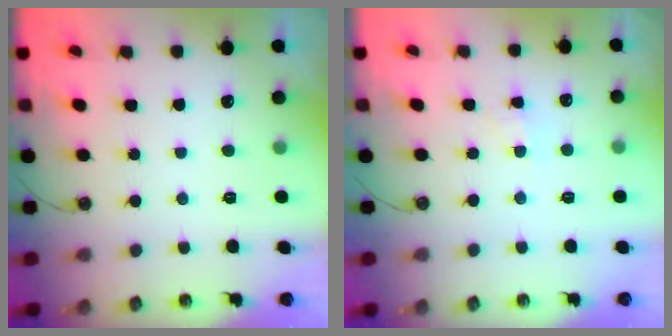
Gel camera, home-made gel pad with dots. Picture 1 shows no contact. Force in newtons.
{"total": 2.1, "press": 2.1, "slide": 0.3}